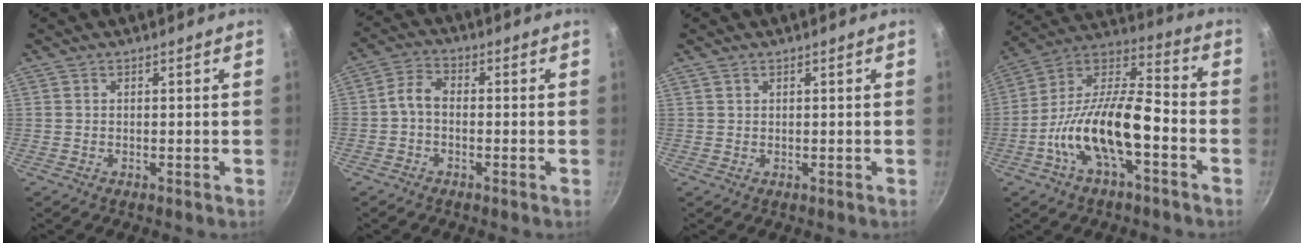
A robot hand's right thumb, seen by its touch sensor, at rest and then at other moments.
{"total": 4.1, "force": [-1.1, 2.7, 3.0], "torque": [-0.061, 0.028, -0.031]}
{"total": 0.7, "force": [0.5, 0.4, 0.3], "torque": [-0.004, 0.000, 0.009]}
{"total": 18.6, "force": [-6.1, 7.6, 15.9], "torque": [-0.279, 0.047, -0.127]}